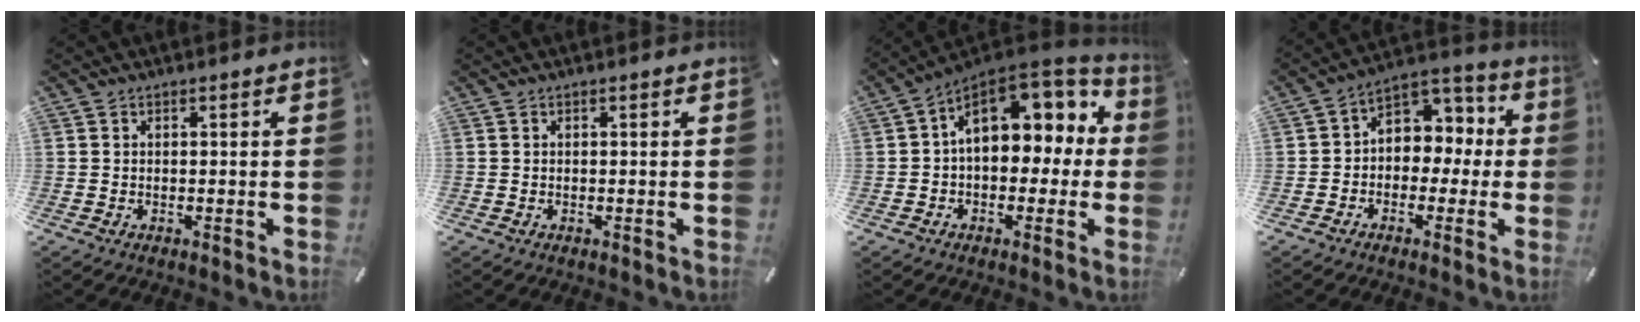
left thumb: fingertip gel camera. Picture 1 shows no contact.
{"total": 0.0}
{"total": 13.9, "force": [4.3, 9.5, 9.1], "torque": [-0.139, -0.025, 0.080]}
{"total": 7.5, "force": [-0.1, 7.1, 2.4], "torque": [-0.040, 0.000, 0.001]}